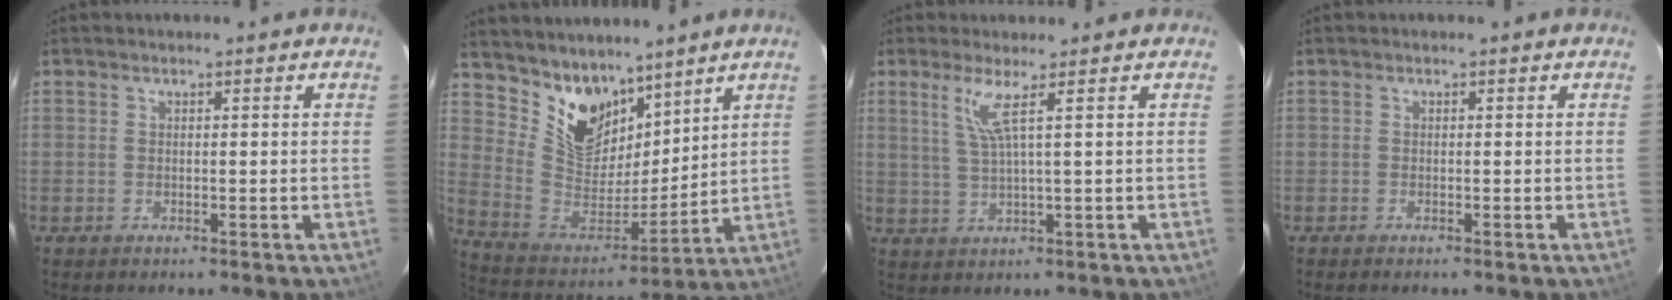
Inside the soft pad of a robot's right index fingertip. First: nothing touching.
{"total": 14.2, "force": [10.3, 7.9, 5.7], "torque": [-0.118, -0.003, 0.205]}
{"total": 4.1, "force": [1.9, -0.9, 3.5], "torque": [-0.067, -0.005, 0.043]}
{"total": 0.5, "force": [-0.5, 0.1, 0.2], "torque": [-0.004, -0.001, -0.009]}